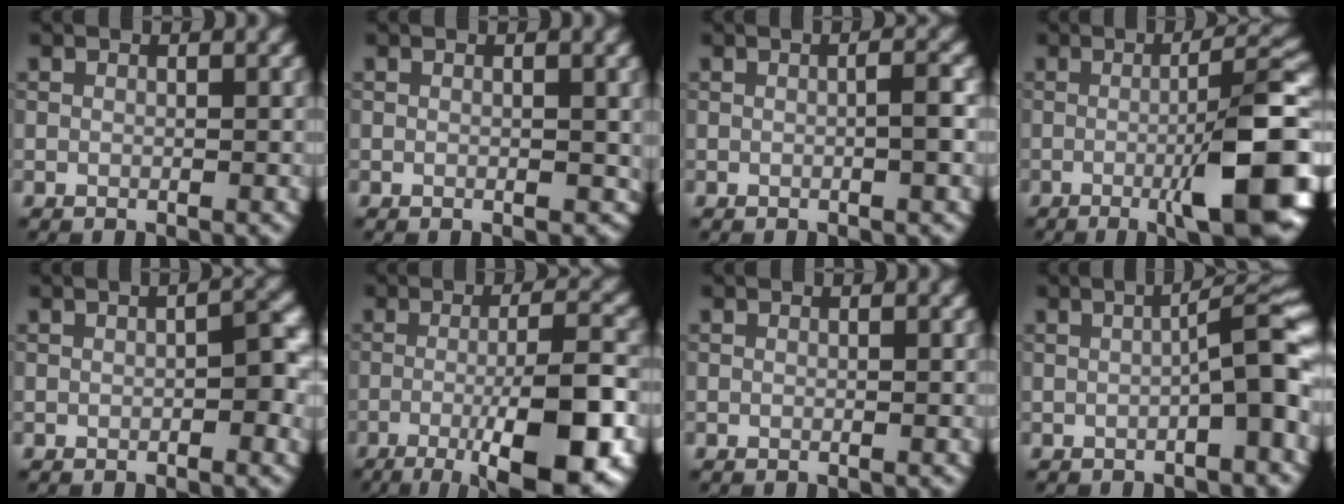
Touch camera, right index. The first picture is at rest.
{"total": 1.0, "force": [0.1, 0.7, 0.7], "torque": [-0.008, -0.002, 0.001]}
{"total": 1.6, "force": [-0.3, 0.2, 1.5], "torque": [-0.022, 0.006, -0.005]}
{"total": 11.5, "force": [-3.1, 2.2, 10.8], "torque": [-0.139, 0.005, -0.048]}
{"total": 2.4, "force": [-0.5, 0.8, 2.2], "torque": [-0.029, 0.006, -0.009]}
{"total": 10.9, "force": [-3.9, 2.7, 9.8], "torque": [-0.136, 0.000, -0.060]}
{"total": 0.0}
{"total": 4.4, "force": [-1.2, 0.5, 4.2], "torque": [-0.061, 0.023, -0.021]}